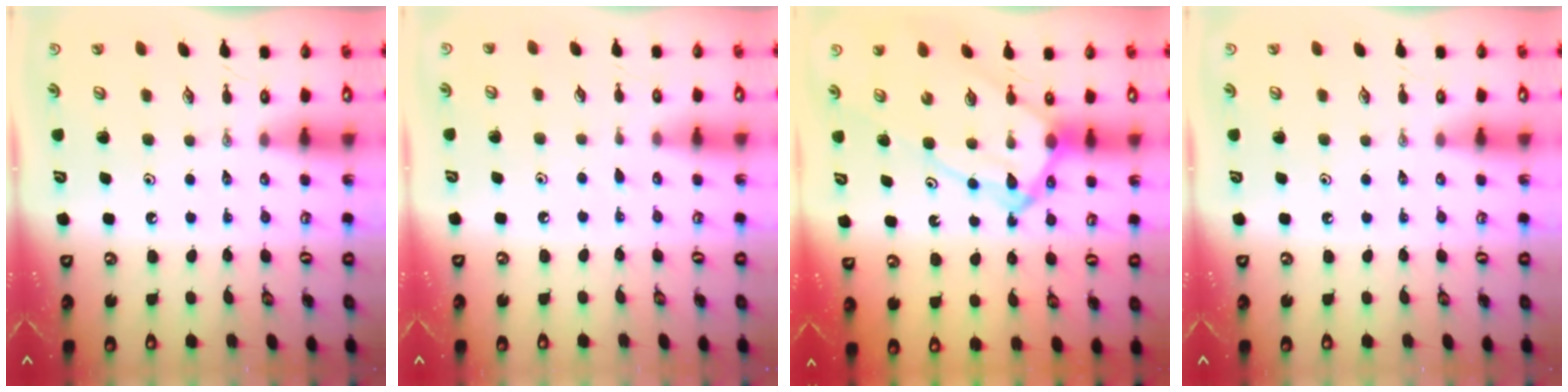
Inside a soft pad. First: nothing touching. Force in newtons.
{"total": 2.9, "press": 2.9, "slide": 0.4}
{"total": 13.0, "press": 13.0, "slide": 1.3}
{"total": 0.0}